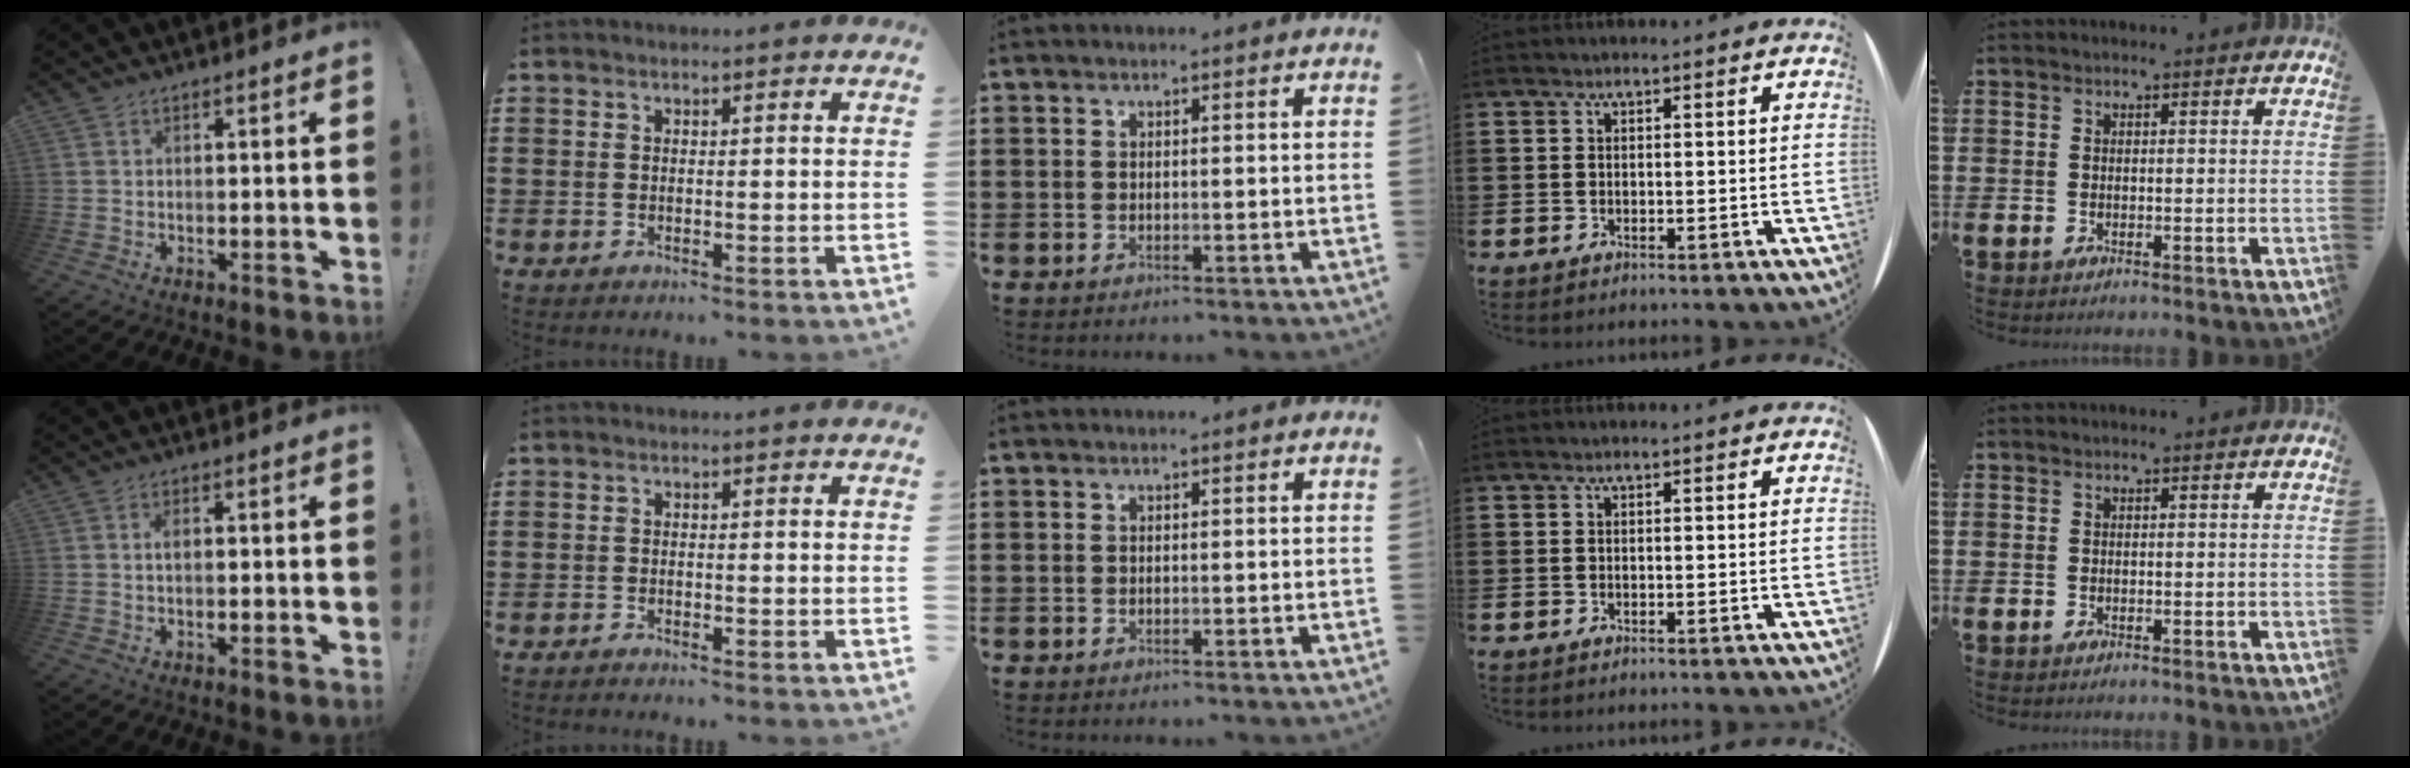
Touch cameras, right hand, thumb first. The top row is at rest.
{"thumb": {"total": 1.5, "force": [-0.2, 0.6, 1.4], "torque": [-0.028, 0.006, -0.005]}, "index": {"total": 0.8, "force": [-0.8, -0.1, 0.1], "torque": [-0.003, -0.001, -0.016]}}